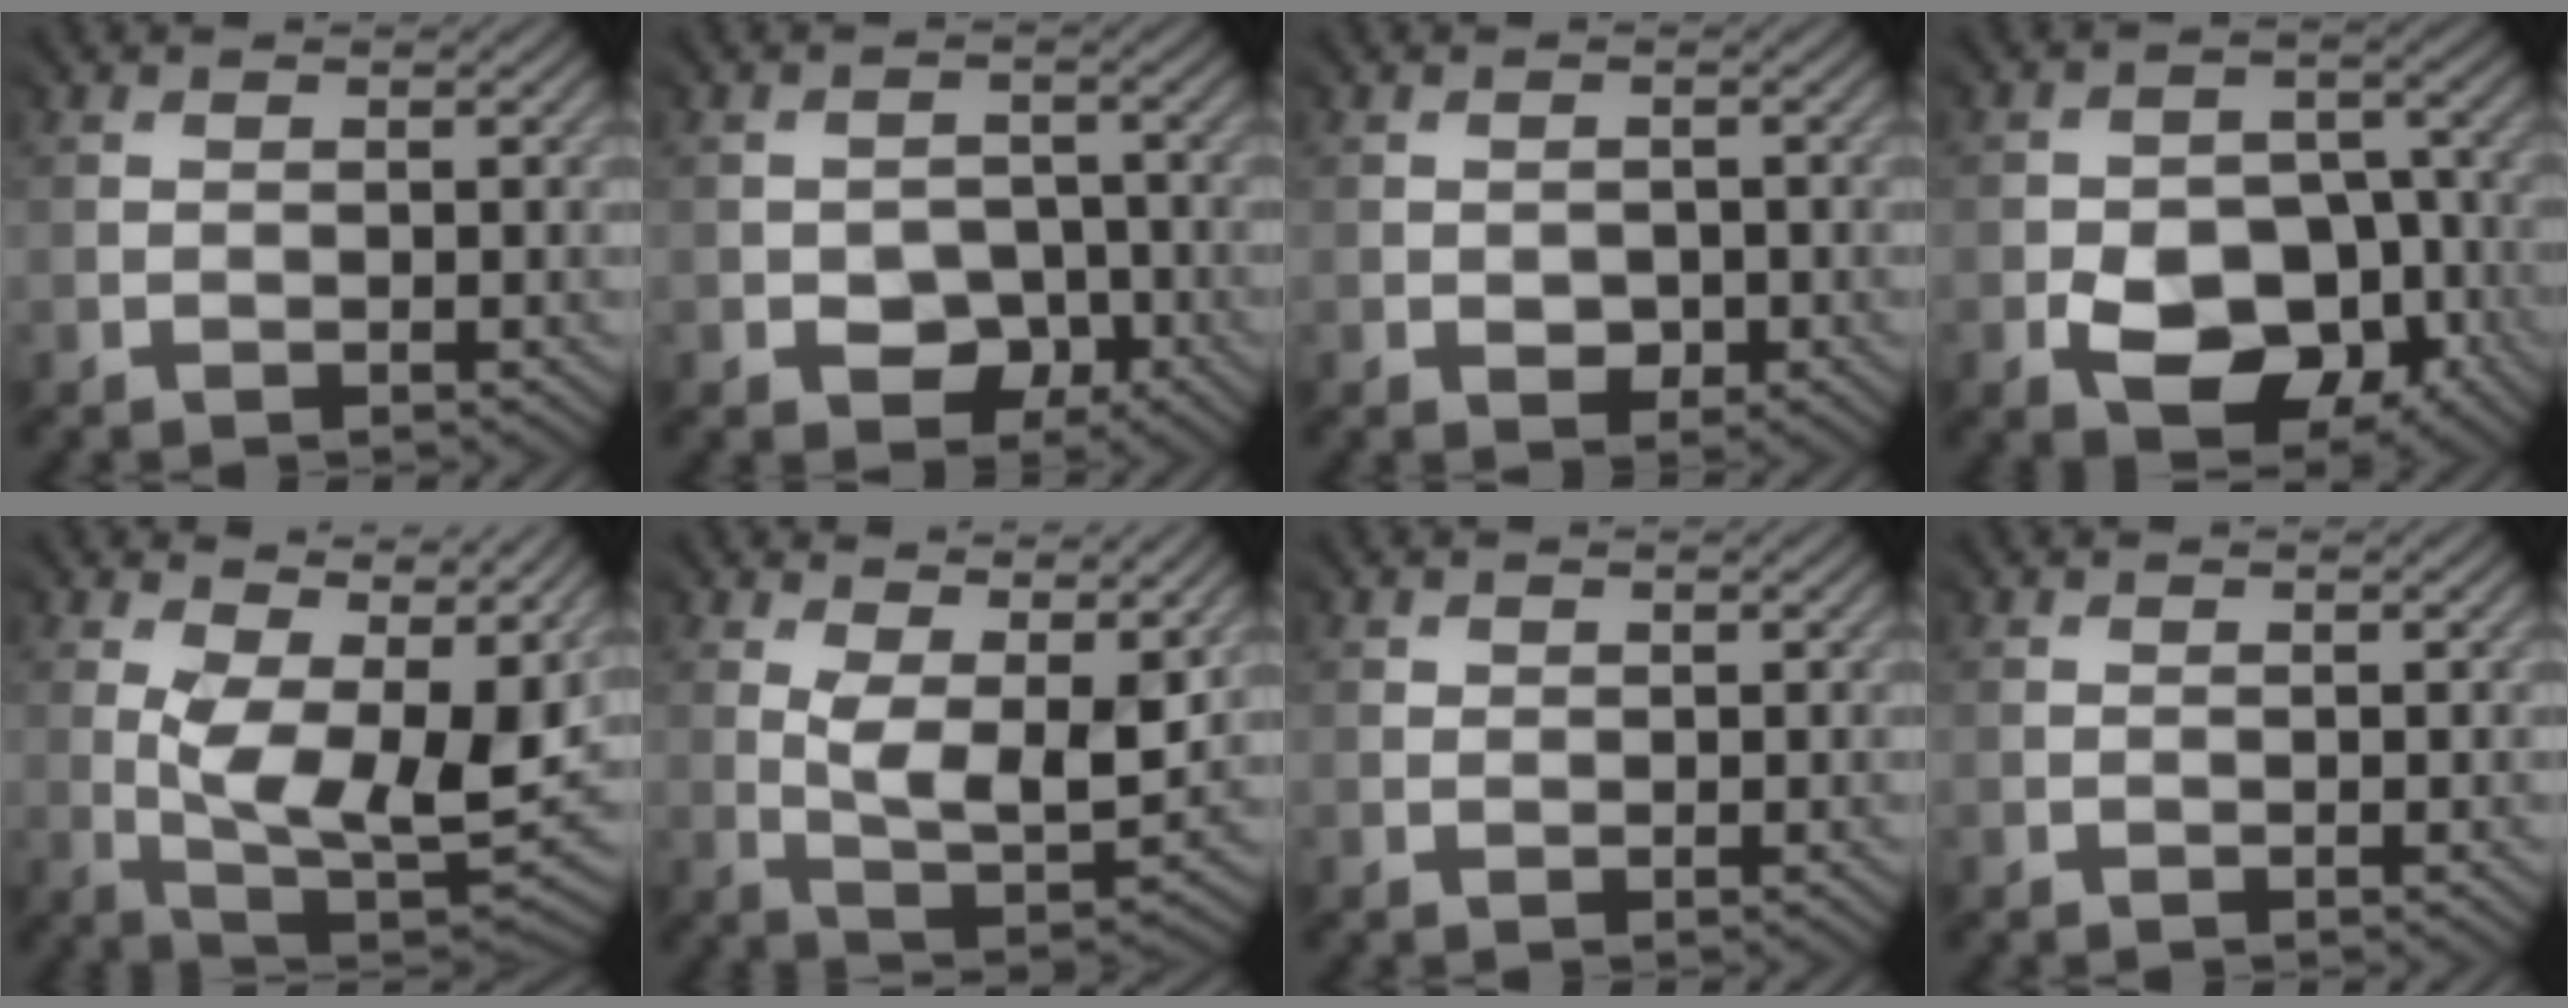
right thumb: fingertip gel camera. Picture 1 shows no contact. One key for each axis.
{"total": 2.8, "fx": -1.8, "fy": 2.1, "fz": 0.4, "tx": 0.001, "ty": -0.004, "tz": -0.030}
{"total": 1.5, "fx": -0.8, "fy": 1.2, "fz": 0.4, "tx": -0.002, "ty": -0.008, "tz": -0.010}
{"total": 7.9, "fx": -4.0, "fy": 5.4, "fz": 4.3, "tx": -0.063, "ty": -0.015, "tz": -0.062}
{"total": 12.0, "fx": 4.3, "fy": 5.4, "fz": 9.8, "tx": -0.163, "ty": -0.008, "tz": 0.076}
{"total": 7.4, "fx": 3.4, "fy": 3.1, "fz": 5.7, "tx": -0.113, "ty": -0.011, "tz": 0.061}
{"total": 1.0, "fx": 0.8, "fy": 0.6, "fz": -0.1, "tx": 0.004, "ty": -0.002, "tz": 0.016}
{"total": 0.0}